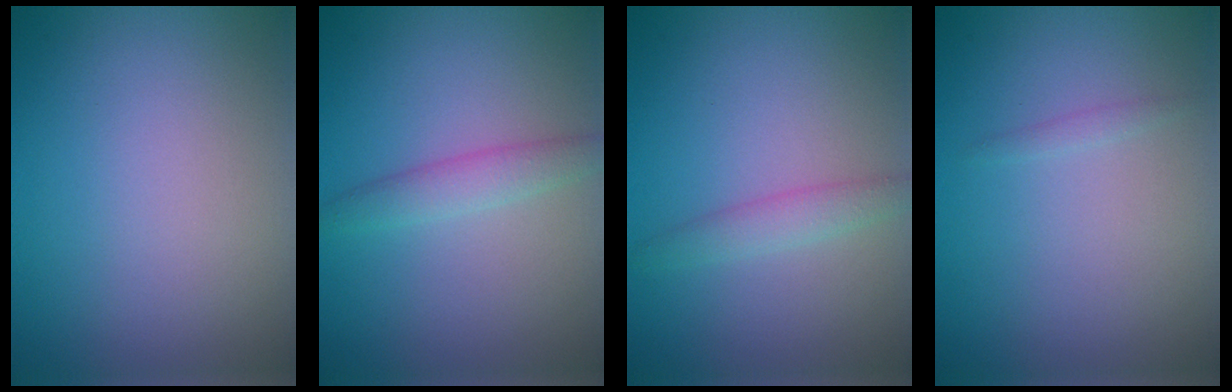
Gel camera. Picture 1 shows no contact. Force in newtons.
{"total": 2.2, "press": 2.2, "slide": 0.2}
{"total": 1.8, "press": 1.8, "slide": 0.1}
{"total": 0.5, "press": 0.5, "slide": 0.0}